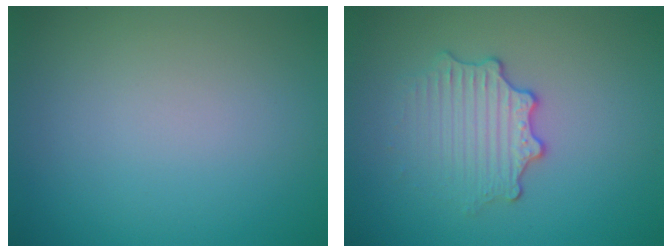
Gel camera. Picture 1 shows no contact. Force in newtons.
{"total": 3.0, "press": 2.6, "slide": 1.5}